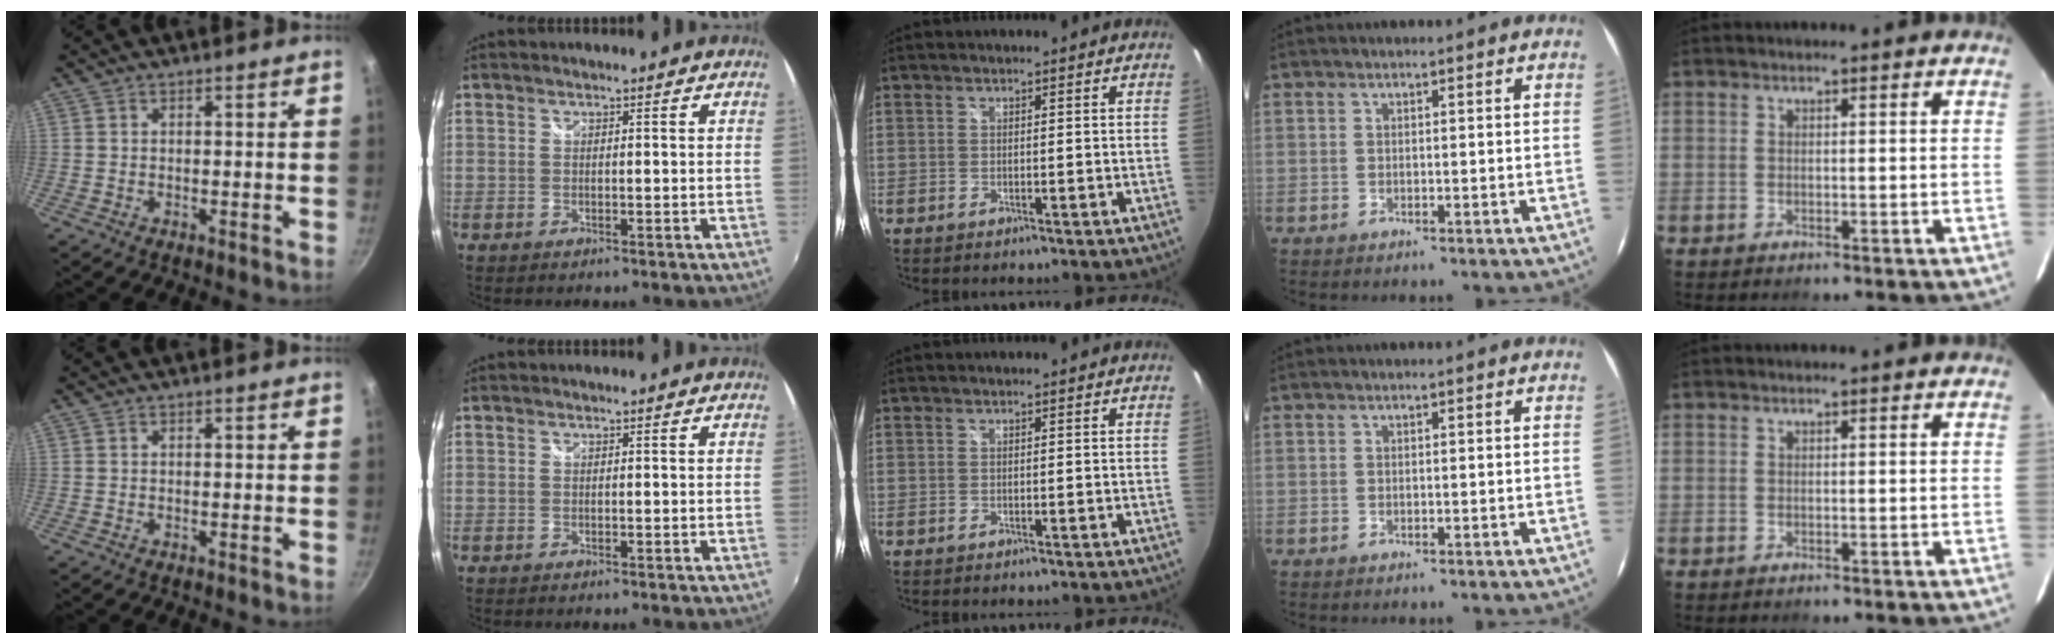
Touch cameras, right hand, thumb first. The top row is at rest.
{}